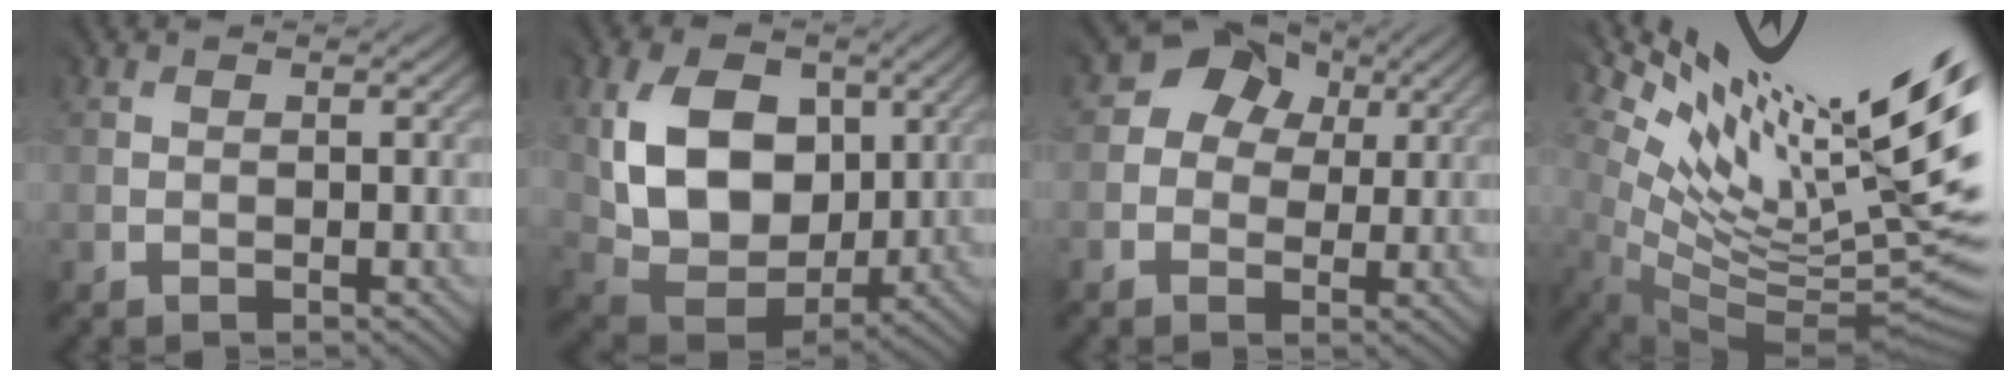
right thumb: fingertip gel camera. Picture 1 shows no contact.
{"total": 12.7, "force": [3.0, 9.0, 8.4], "torque": [-0.175, -0.004, 0.059]}
{"total": 6.8, "force": [1.9, 5.8, 3.1], "torque": [-0.053, 0.010, 0.017]}
{"total": 16.1, "force": [5.8, 4.4, 14.3], "torque": [-0.219, -0.006, 0.128]}